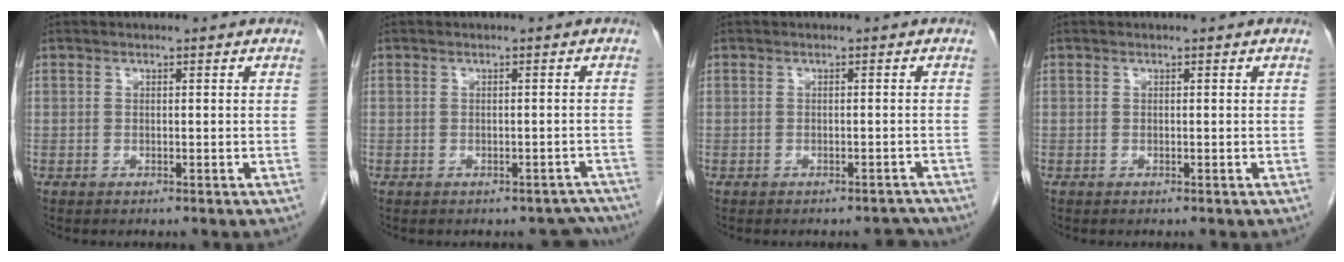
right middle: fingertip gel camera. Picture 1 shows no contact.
{"total": 3.8, "force": [-3.4, 1.8, 0.2], "torque": [0.013, 0.010, -0.031]}
{"total": 3.1, "force": [-3.0, 0.8, 0.1], "torque": [0.006, 0.000, -0.032]}
{"total": 0.0}